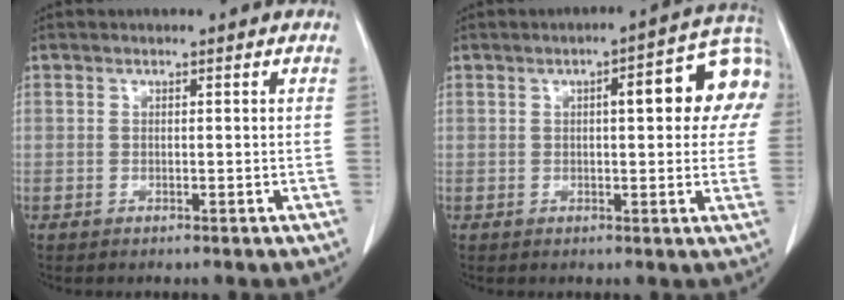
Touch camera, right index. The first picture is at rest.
{"total": 12.3, "force": [3.0, 3.3, 11.4], "torque": [-0.134, 0.032, 0.027]}